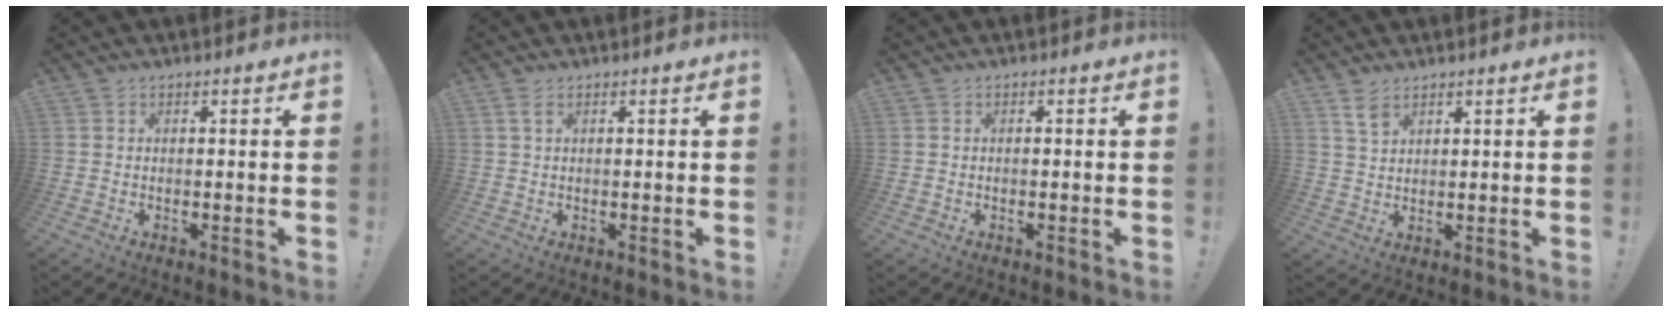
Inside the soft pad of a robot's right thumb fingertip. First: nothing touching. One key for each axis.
{"total": 2.1, "fx": 0.9, "fy": 0.7, "fz": 1.7, "tx": -0.038, "ty": 0.004, "tz": 0.016}
{"total": 0.6, "fx": -0.5, "fy": 0.0, "fz": 0.4, "tx": -0.010, "ty": 0.000, "tz": -0.007}
{"total": 4.3, "fx": 3.0, "fy": 2.1, "fz": 2.3, "tx": -0.029, "ty": -0.019, "tz": 0.053}